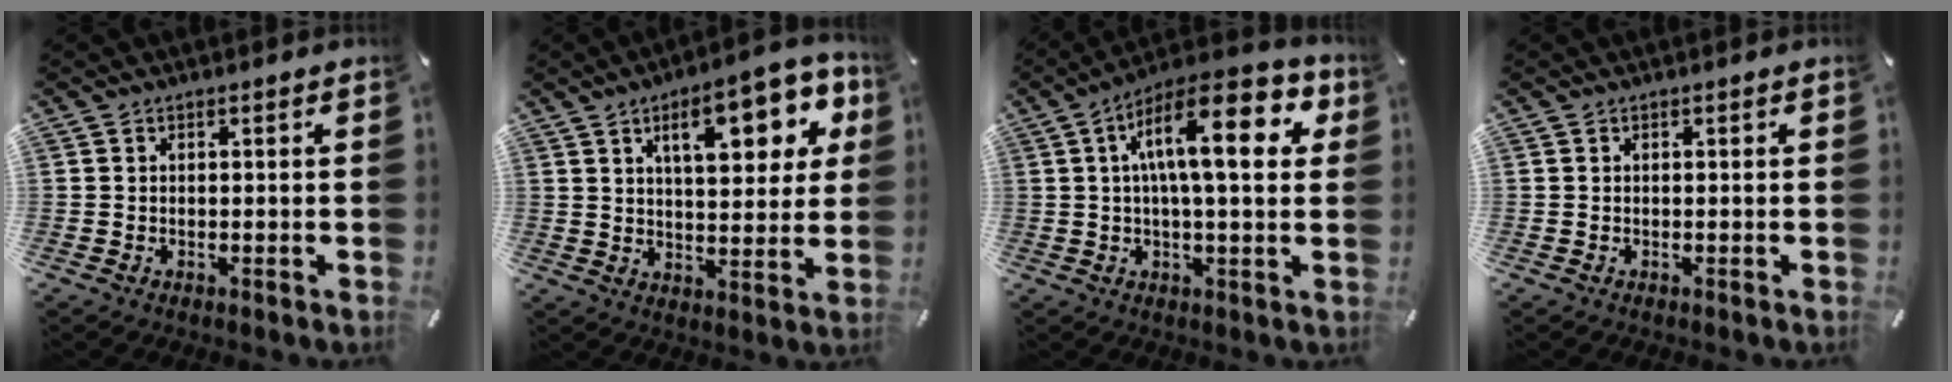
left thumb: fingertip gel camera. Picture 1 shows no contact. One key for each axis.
{"total": 16.7, "fx": 7.5, "fy": 6.9, "fz": 13.2, "tx": -0.183, "ty": -0.018, "tz": 0.114}
{"total": 17.5, "fx": 5.5, "fy": 5.5, "fz": 15.7, "tx": -0.243, "ty": -0.016, "tz": 0.082}
{"total": 0.0}